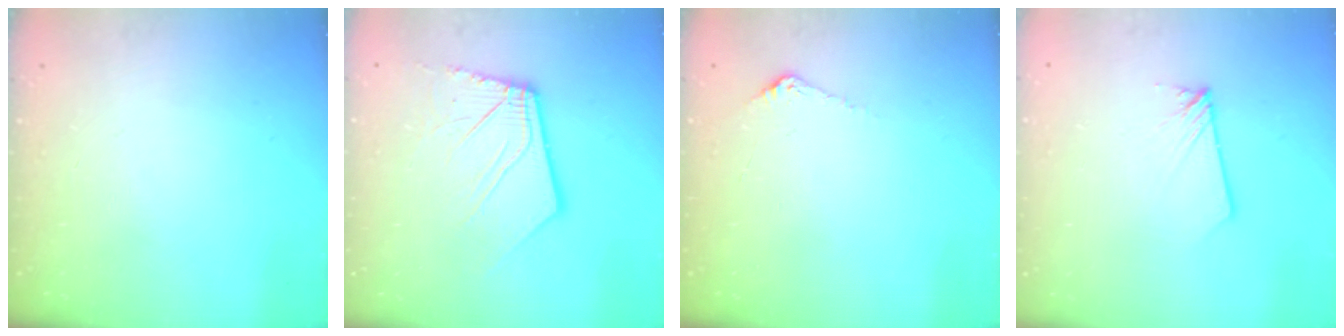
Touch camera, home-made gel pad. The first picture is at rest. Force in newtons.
{"total": 12.4, "press": 12.3, "slide": 1.7}
{"total": 4.8, "press": 4.8, "slide": 0.4}
{"total": 1.8, "press": 1.8, "slide": 0.1}